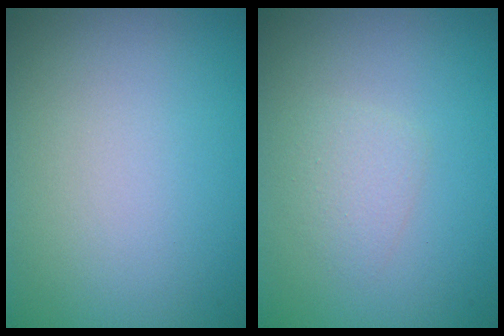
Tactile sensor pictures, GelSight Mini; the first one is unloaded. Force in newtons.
{"total": 1.4, "press": 1.4, "slide": 0.1}